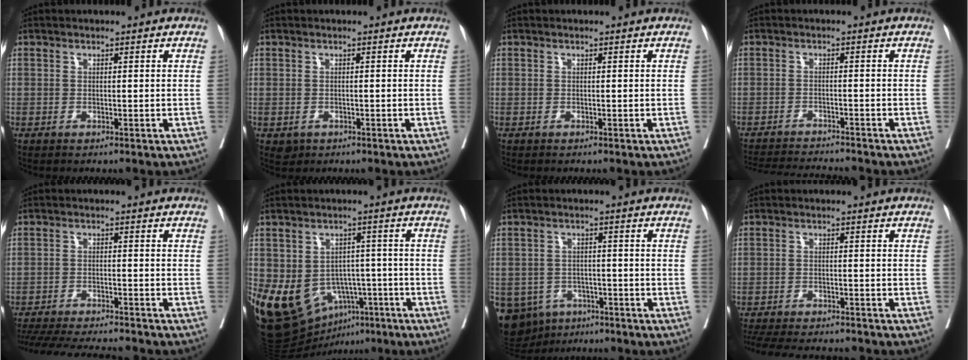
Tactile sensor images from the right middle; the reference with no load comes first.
{"total": 1.3, "force": [-0.5, 1.2, 0.4], "torque": [-0.004, 0.002, -0.001]}
{"total": 0.0}
{"total": 9.9, "force": [-9.5, 0.0, 2.7], "torque": [-0.036, -0.009, -0.143]}
{"total": 15.9, "force": [-14.5, 1.8, 6.3], "torque": [-0.122, -0.025, -0.208]}
{"total": 15.2, "force": [-5.8, 11.6, 7.9], "torque": [-0.144, 0.017, -0.069]}
{"total": 11.8, "force": [-6.2, 9.4, 3.6], "torque": [-0.099, 0.009, -0.080]}
{"total": 14.1, "force": [-12.7, 2.6, 5.5], "torque": [-0.108, -0.018, -0.176]}